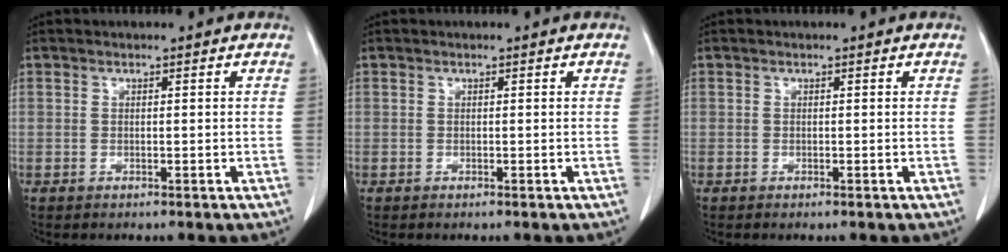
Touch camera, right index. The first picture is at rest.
{"total": 0.0}
{"total": 0.0}